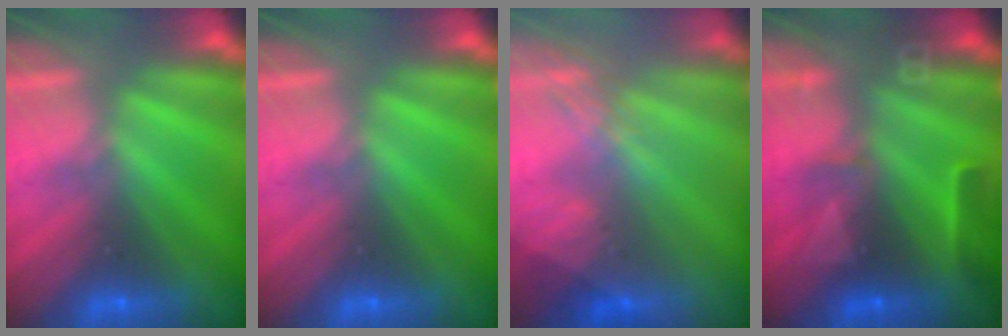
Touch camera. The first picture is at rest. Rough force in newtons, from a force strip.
{"total": 0.0}
{"total": 2.9}
{"total": 8.3}